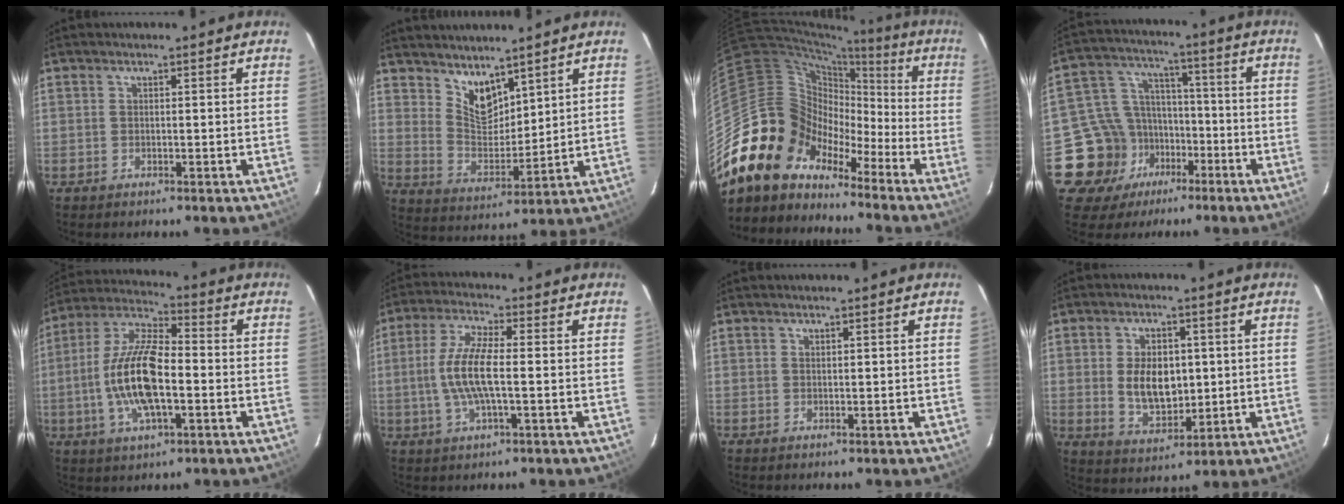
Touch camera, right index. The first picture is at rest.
{"total": 7.8, "force": [6.0, 3.6, 3.4], "torque": [-0.050, -0.003, 0.121]}
{"total": 16.7, "force": [-11.7, 11.4, 3.8], "torque": [-0.083, 0.051, -0.221]}
{"total": 13.4, "force": [-6.5, 11.1, 3.8], "torque": [-0.101, 0.041, -0.095]}
{"total": 15.2, "force": [-2.8, 5.7, 13.8], "torque": [-0.285, 0.003, -0.055]}
{"total": 9.5, "force": [-0.8, 2.2, 9.2], "torque": [-0.188, 0.002, -0.019]}
{"total": 0.0}
{"total": 9.2, "force": [0.6, 5.8, 7.2], "torque": [-0.137, -0.002, 0.023]}